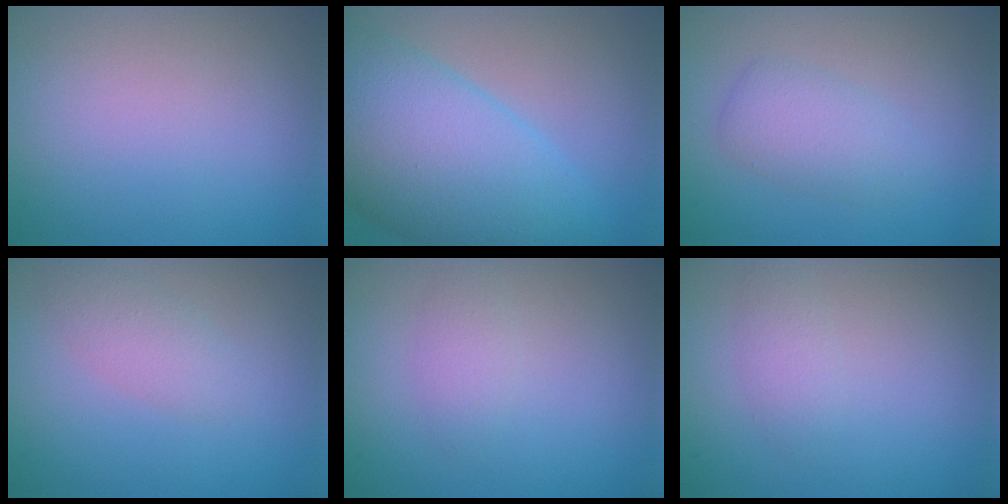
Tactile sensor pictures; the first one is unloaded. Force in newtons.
{"total": 11.5, "press": 11.5, "slide": 0.4}
{"total": 2.9, "press": 2.9, "slide": 0.0}
{"total": 2.1, "press": 2.1, "slide": 0.1}
{"total": 1.6, "press": 1.6, "slide": 0.0}
{"total": 1.5, "press": 1.5, "slide": 0.1}